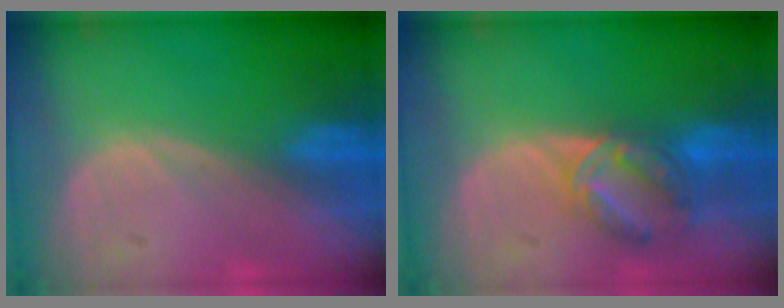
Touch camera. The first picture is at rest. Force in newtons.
{"total": 7.3, "press": 6.0, "slide": 4.0}